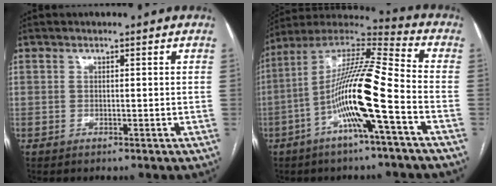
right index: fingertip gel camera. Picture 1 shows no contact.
{"total": 16.3, "force": [-5.0, 0.4, 15.5], "torque": [-0.290, 0.009, -0.097]}